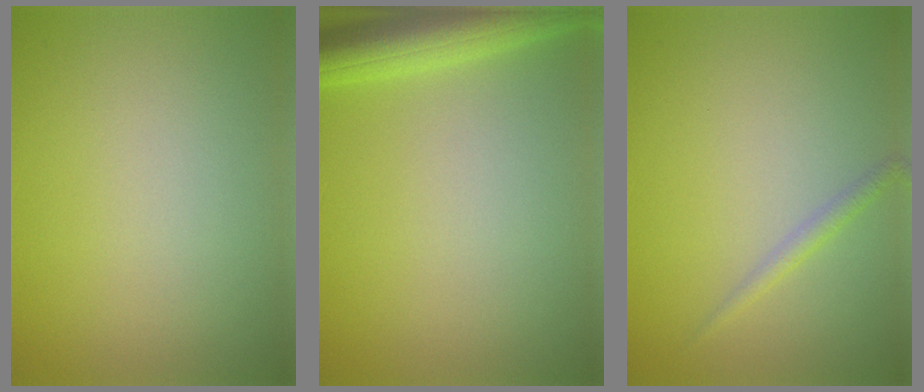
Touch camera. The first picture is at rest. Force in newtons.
{"total": 5.1, "press": 5.1, "slide": 0.4}
{"total": 1.2, "press": 1.2, "slide": 0.0}